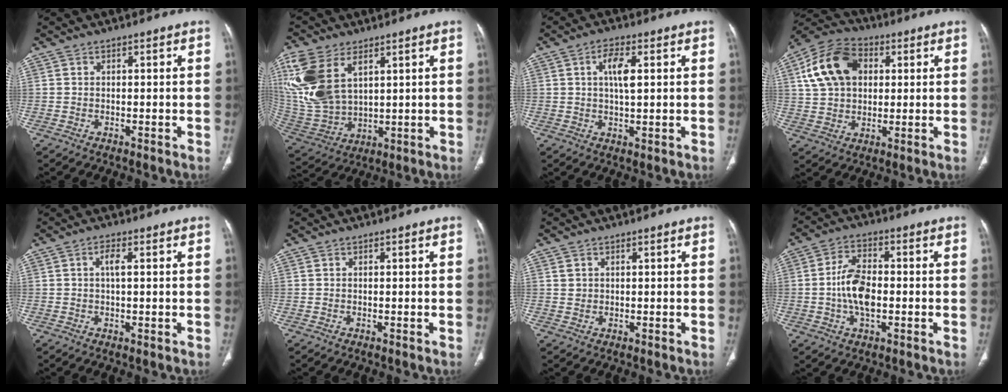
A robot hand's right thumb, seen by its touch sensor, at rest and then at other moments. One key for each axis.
{"total": 17.8, "fx": 7.0, "fy": 10.5, "fz": 12.6, "tx": -0.285, "ty": -0.019, "tz": 0.151}
{"total": 5.6, "fx": 1.4, "fy": 1.9, "fz": 5.1, "tx": -0.092, "ty": -0.005, "tz": 0.024}
{"total": 15.0, "fx": 3.9, "fy": 10.7, "fz": 9.7, "tx": -0.163, "ty": 0.014, "tz": 0.064}
{"total": 3.0, "fx": 0.5, "fy": 0.9, "fz": 2.8, "tx": -0.056, "ty": 0.000, "tz": 0.009}
{"total": 0.0}
{"total": 1.3, "fx": 0.5, "fy": 1.1, "fz": 0.4, "tx": -0.004, "ty": -0.001, "tz": 0.011}
{"total": 8.8, "fx": -1.1, "fy": 4.7, "fz": 7.3, "tx": -0.135, "ty": 0.013, "tz": -0.024}